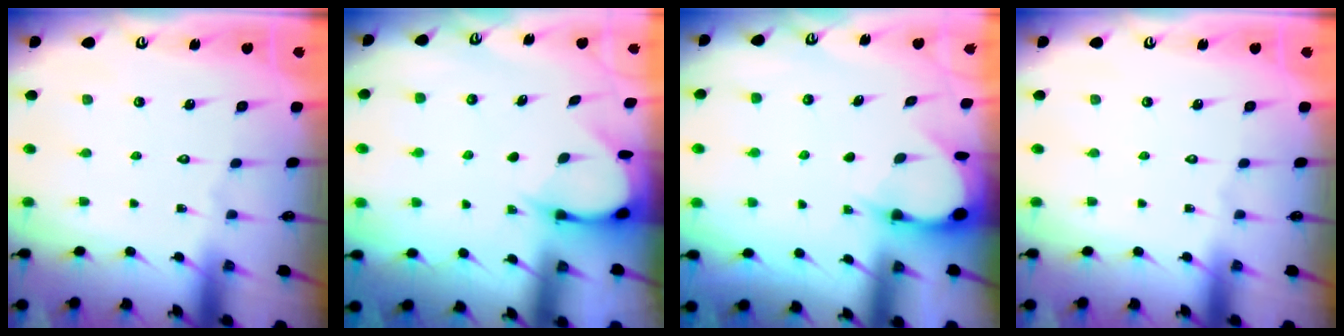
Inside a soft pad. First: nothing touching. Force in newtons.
{"total": 3.7, "press": 3.7, "slide": 0.4}
{"total": 3.3, "press": 3.3, "slide": 0.4}
{"total": 0.0}